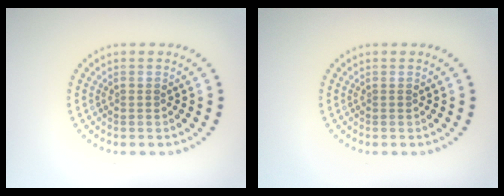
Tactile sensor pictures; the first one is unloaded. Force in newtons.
{"total": 0.0}